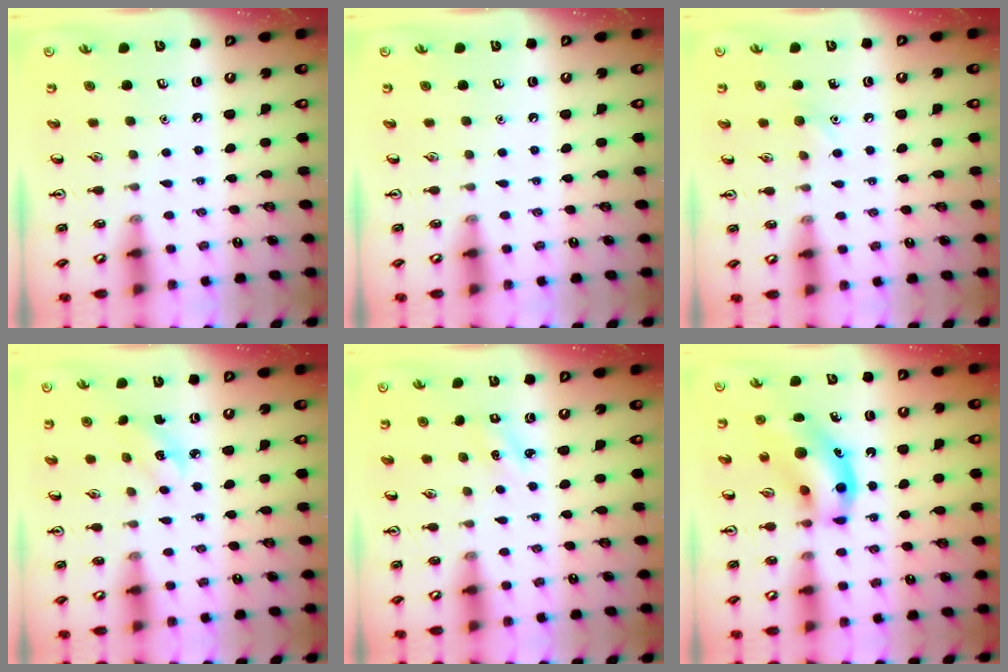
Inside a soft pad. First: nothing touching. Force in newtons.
{"total": 0.0}
{"total": 5.2, "press": 5.0, "slide": 1.5}
{"total": 2.7, "press": 2.6, "slide": 0.9}
{"total": 1.2, "press": 1.1, "slide": 0.4}
{"total": 12.0, "press": 11.5, "slide": 3.5}